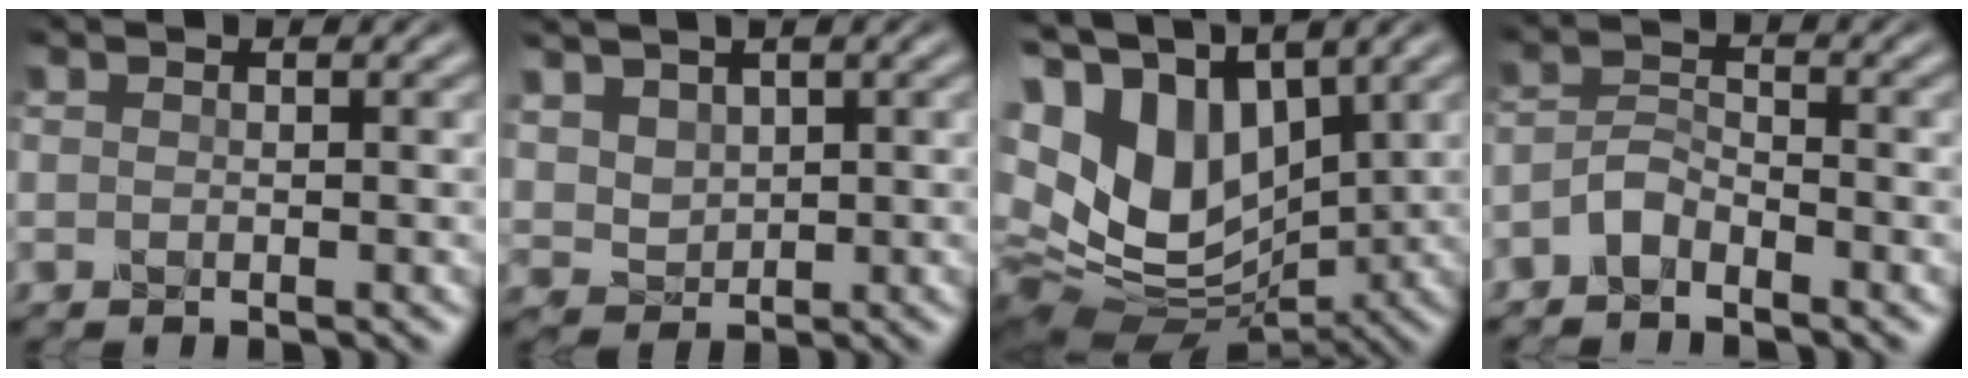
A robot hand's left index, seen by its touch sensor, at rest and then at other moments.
{"total": 2.3, "force": [1.5, 1.5, 0.8], "torque": [-0.026, -0.010, 0.044]}
{"total": 15.3, "force": [3.8, 10.3, 10.6], "torque": [-0.235, 0.002, 0.090]}
{"total": 2.0, "force": [-1.7, 0.7, 1.0], "torque": [-0.022, 0.011, -0.041]}